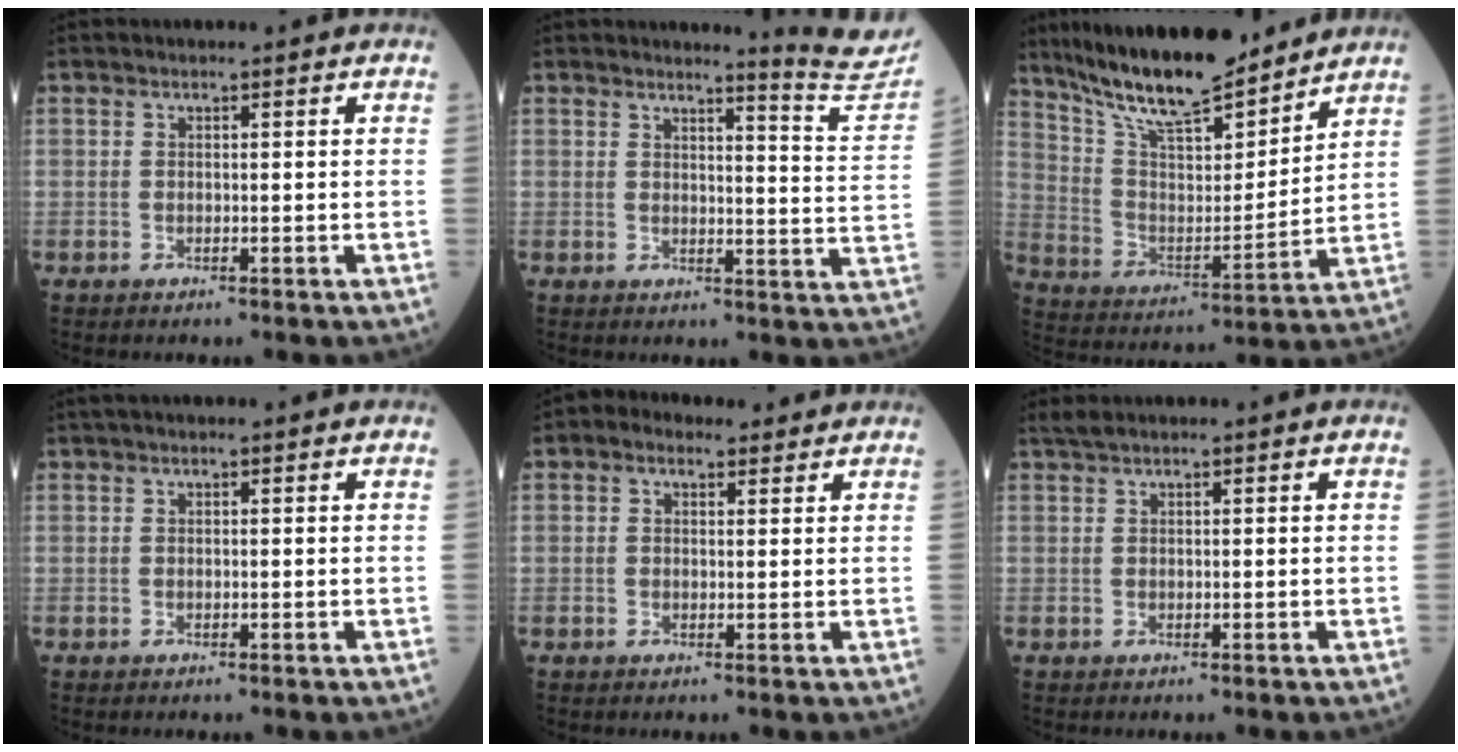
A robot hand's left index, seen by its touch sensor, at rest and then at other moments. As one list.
[{"total": 8.8, "force": [8.6, -2.1, 0.5], "torque": [-0.021, -0.094, 0.094]}, {"total": 17.3, "force": [14.9, 3.1, 8.3], "torque": [-0.145, 0.002, 0.269]}, {"total": 1.5, "force": [1.3, 0.0, 0.9], "torque": [-0.008, 0.028, 0.021]}, {"total": 3.3, "force": [2.0, 2.1, 1.6], "torque": [-0.036, 0.030, 0.033]}, {"total": 1.1, "force": [0.9, -0.2, 0.5], "torque": [-0.013, 0.014, 0.025]}]